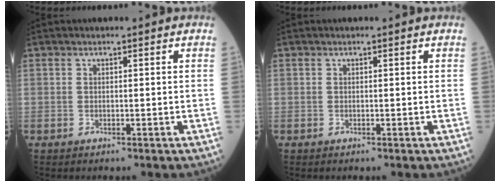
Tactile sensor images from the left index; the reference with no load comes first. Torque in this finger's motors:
{"motor_torque": [0.08, 0.08, 0.01, 0.00]}